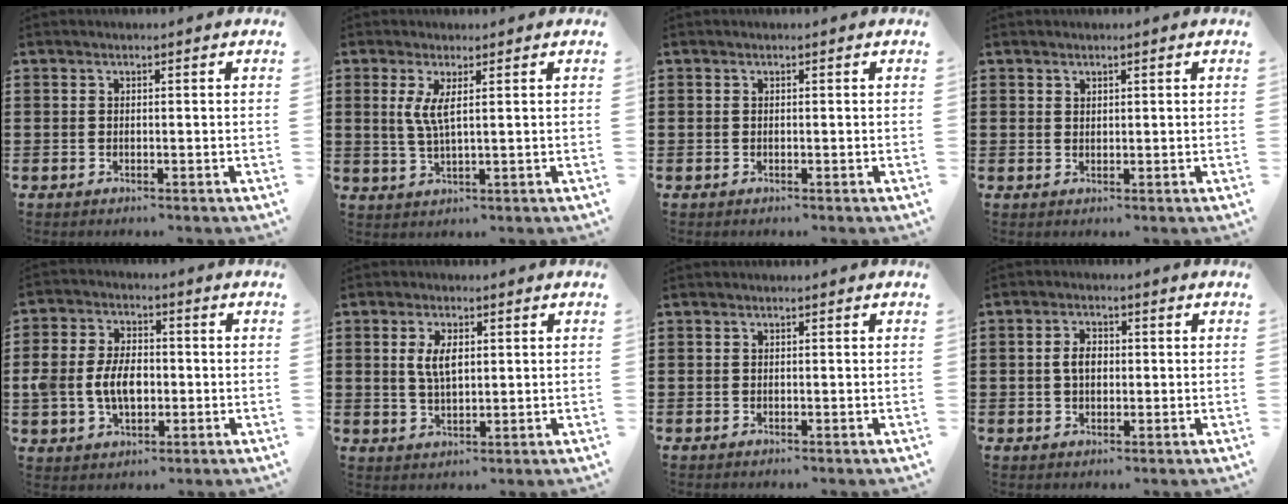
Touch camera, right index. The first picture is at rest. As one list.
[{"total": 3.8, "force": [1.1, 0.5, 3.6], "torque": [-0.082, -0.005, 0.016]}, {"total": 0.0}, {"total": 1.0, "force": [0.9, 0.5, 0.1], "torque": [-0.003, 0.003, 0.017]}, {"total": 7.4, "force": [-0.8, 5.0, 5.3], "torque": [-0.121, 0.001, -0.023]}, {"total": 4.6, "force": [1.1, 2.1, 4.0], "torque": [-0.082, 0.009, 0.017]}, {"total": 0.0}, {"total": 3.2, "force": [0.2, 2.0, 2.5], "torque": [-0.052, 0.009, 0.001]}]